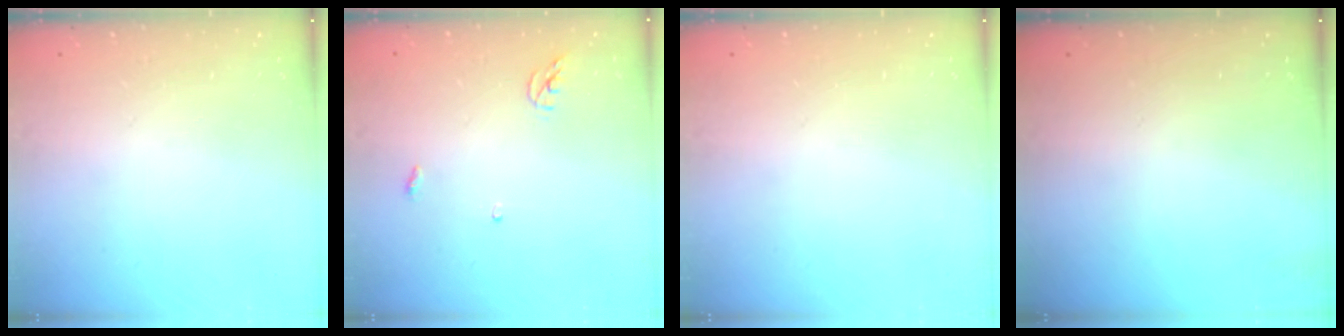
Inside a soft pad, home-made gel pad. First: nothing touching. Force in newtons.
{"total": 3.6, "press": 3.6, "slide": 0.3}
{"total": 0.0}
{"total": 0.0}